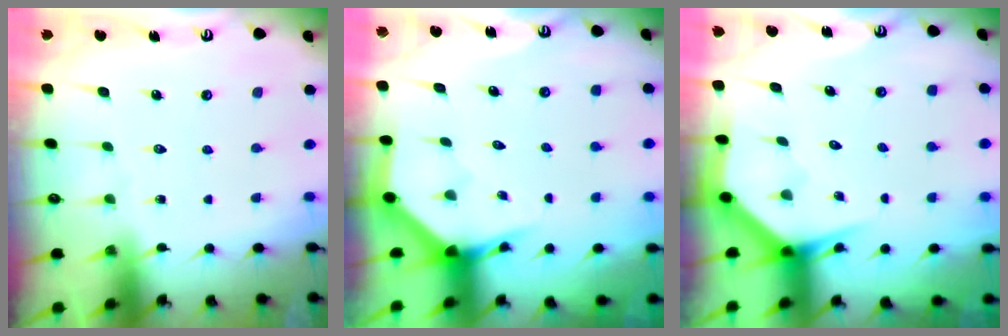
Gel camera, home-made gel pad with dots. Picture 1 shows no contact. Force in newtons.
{"total": 3.8, "press": 3.8, "slide": 0.2}
{"total": 3.6, "press": 3.6, "slide": 0.2}